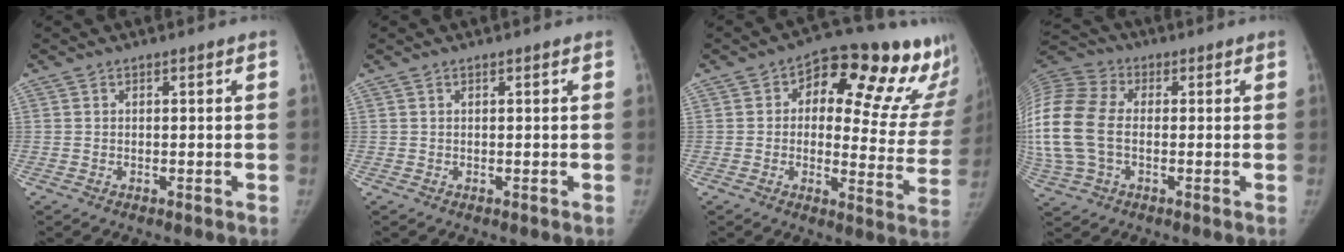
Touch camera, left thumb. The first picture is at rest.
{"total": 0.0}
{"total": 23.2, "force": [12.0, 10.2, 17.1], "torque": [-0.176, -0.027, 0.146]}
{"total": 19.6, "force": [-0.7, 13.2, 14.4], "torque": [-0.367, 0.014, -0.012]}